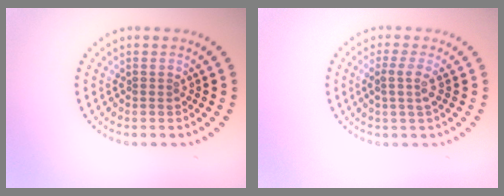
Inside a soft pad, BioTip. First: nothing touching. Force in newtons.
{"total": 1.8, "press": 1.4, "slide": 1.2}